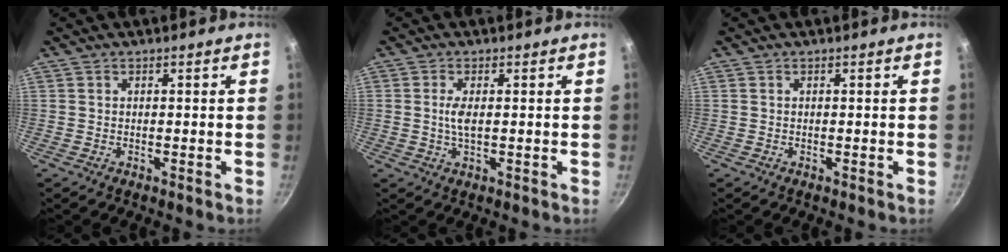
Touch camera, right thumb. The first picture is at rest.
{"total": 2.9, "force": [0.2, 1.0, 2.7], "torque": [-0.062, 0.001, 0.001]}
{"total": 0.0}